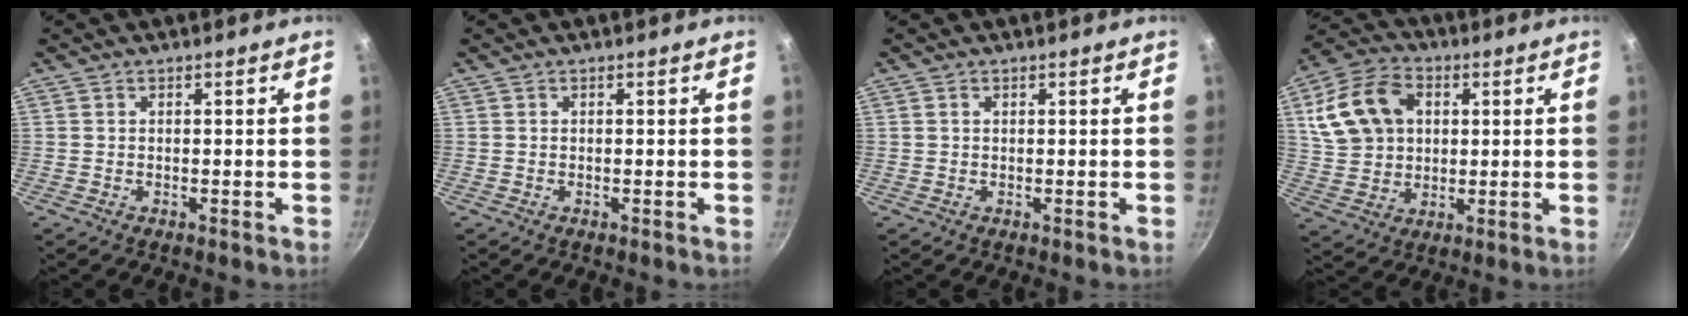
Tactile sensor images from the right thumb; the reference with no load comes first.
{"total": 0.0}
{"total": 0.5, "force": [0.2, 0.4, 0.3], "torque": [-0.005, 0.002, 0.003]}
{"total": 14.9, "force": [3.8, 11.1, 9.1], "torque": [-0.158, 0.013, 0.070]}